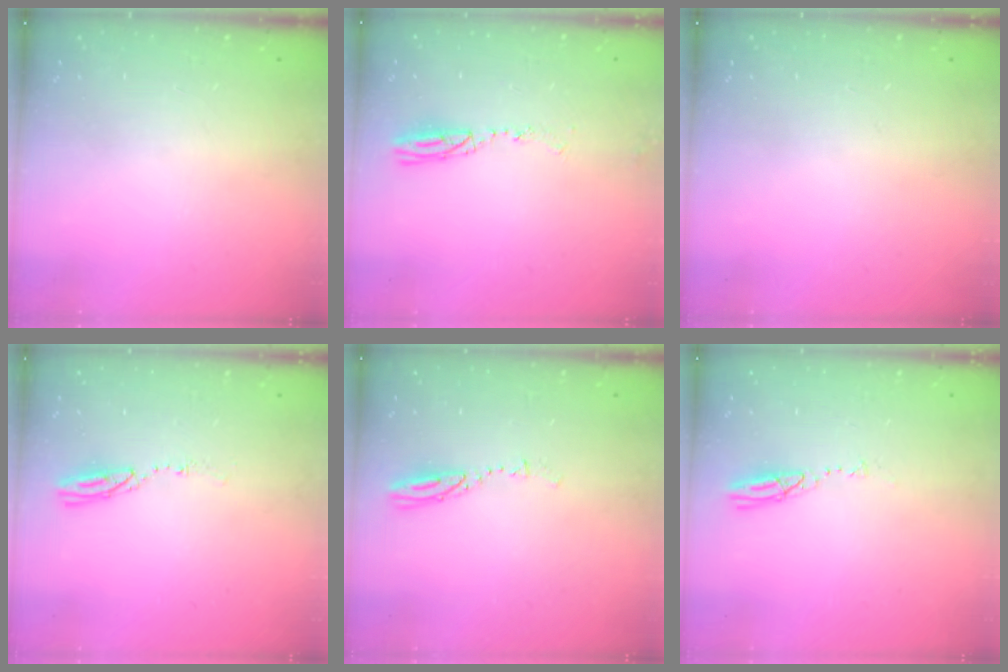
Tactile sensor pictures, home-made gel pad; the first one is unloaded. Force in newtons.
{"total": 4.3, "press": 4.3, "slide": 0.8}
{"total": 0.0}
{"total": 3.5, "press": 3.5, "slide": 0.2}
{"total": 3.7, "press": 3.7, "slide": 0.3}
{"total": 3.9, "press": 3.9, "slide": 0.4}